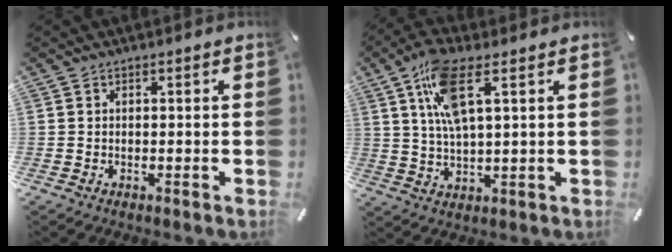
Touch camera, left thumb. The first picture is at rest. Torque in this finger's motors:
{"motor_torque": [1.01, 0.93, 0.68, -0.55, 0.47]}